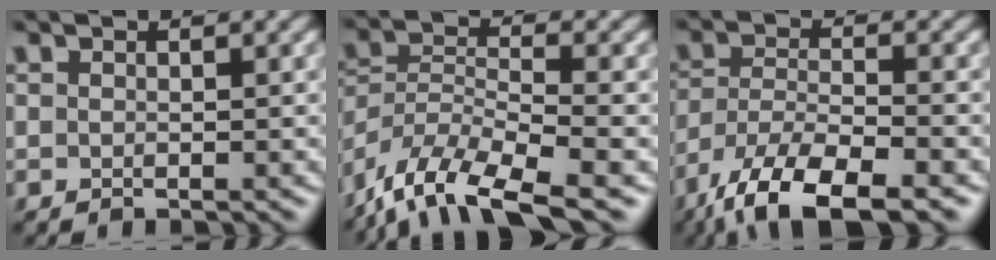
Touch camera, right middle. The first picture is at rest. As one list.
[{"total": 9.9, "force": [-7.7, 2.8, 5.5], "torque": [-0.106, -0.003, -0.151]}, {"total": 9.5, "force": [-6.9, 3.0, 5.8], "torque": [-0.118, -0.016, -0.131]}]